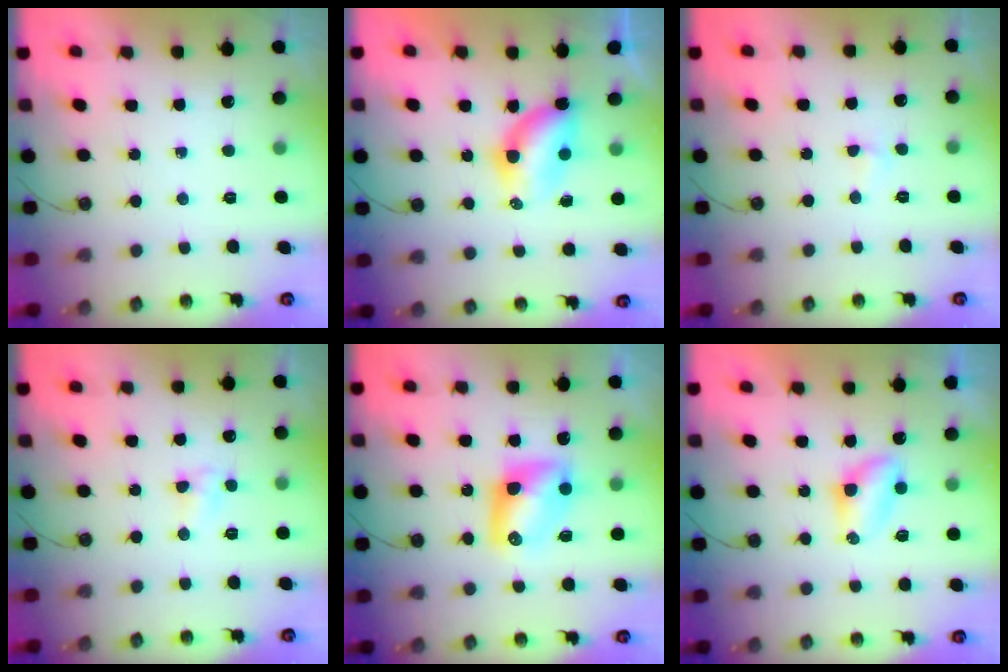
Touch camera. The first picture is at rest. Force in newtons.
{"total": 5.8, "press": 5.8, "slide": 0.5}
{"total": 3.0, "press": 2.9, "slide": 0.5}
{"total": 4.0, "press": 4.0, "slide": 0.5}
{"total": 9.3, "press": 9.3, "slide": 0.4}
{"total": 4.9, "press": 4.9, "slide": 0.6}